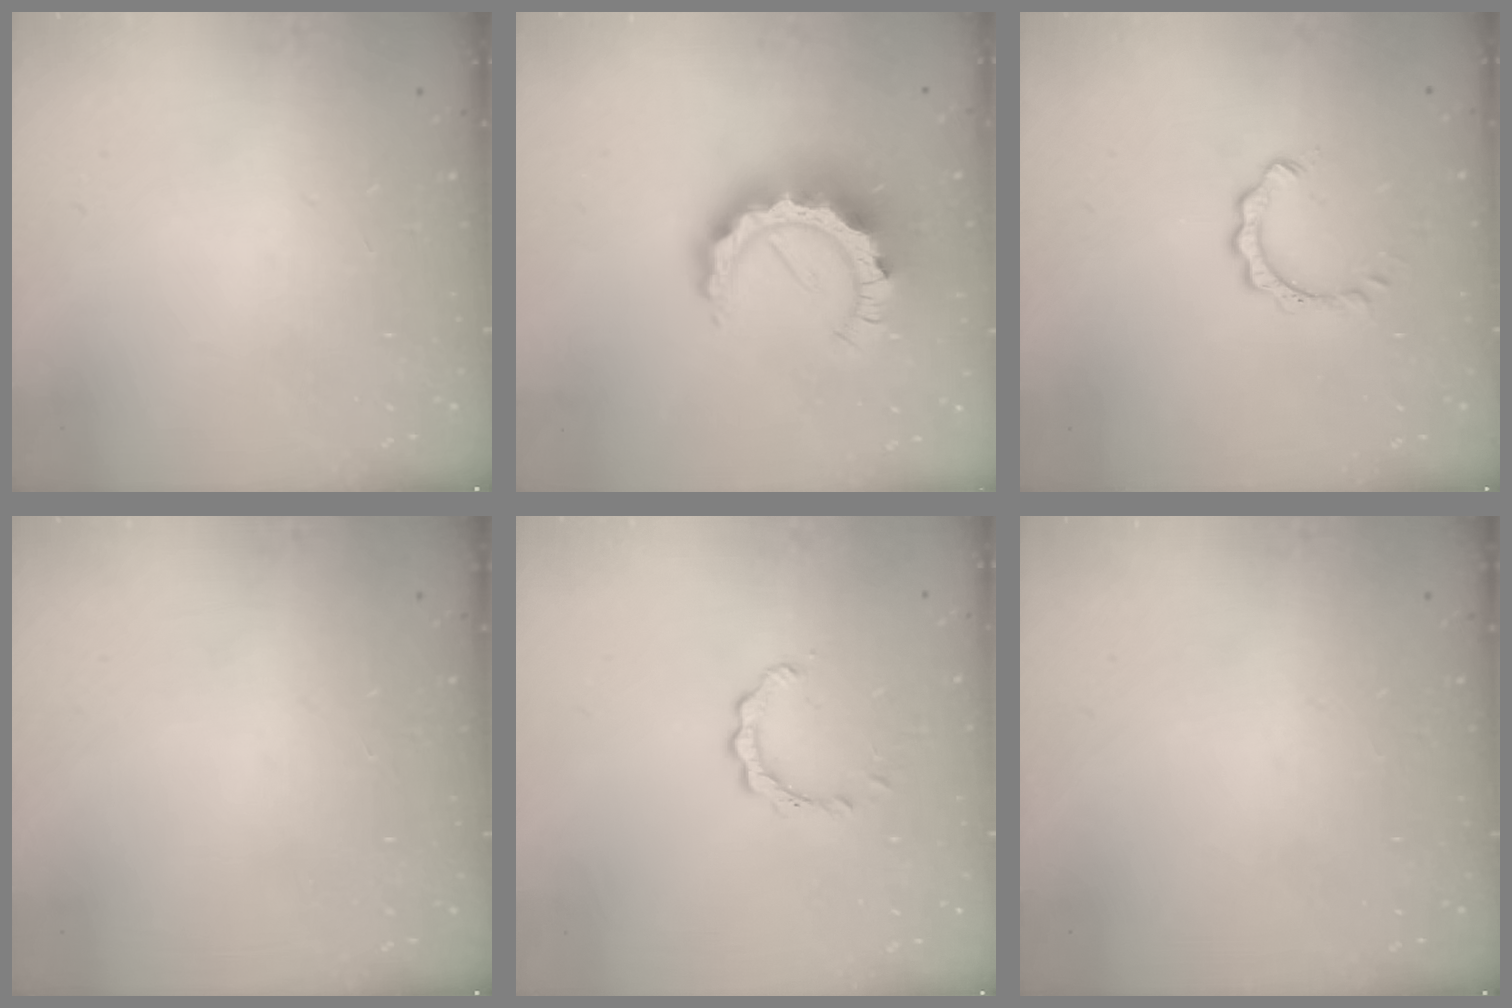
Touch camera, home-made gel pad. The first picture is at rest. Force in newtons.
{"total": 16.9, "press": 16.8, "slide": 1.5}
{"total": 4.0, "press": 4.0, "slide": 0.3}
{"total": 0.0}
{"total": 2.3, "press": 2.3, "slide": 0.3}
{"total": 0.0}